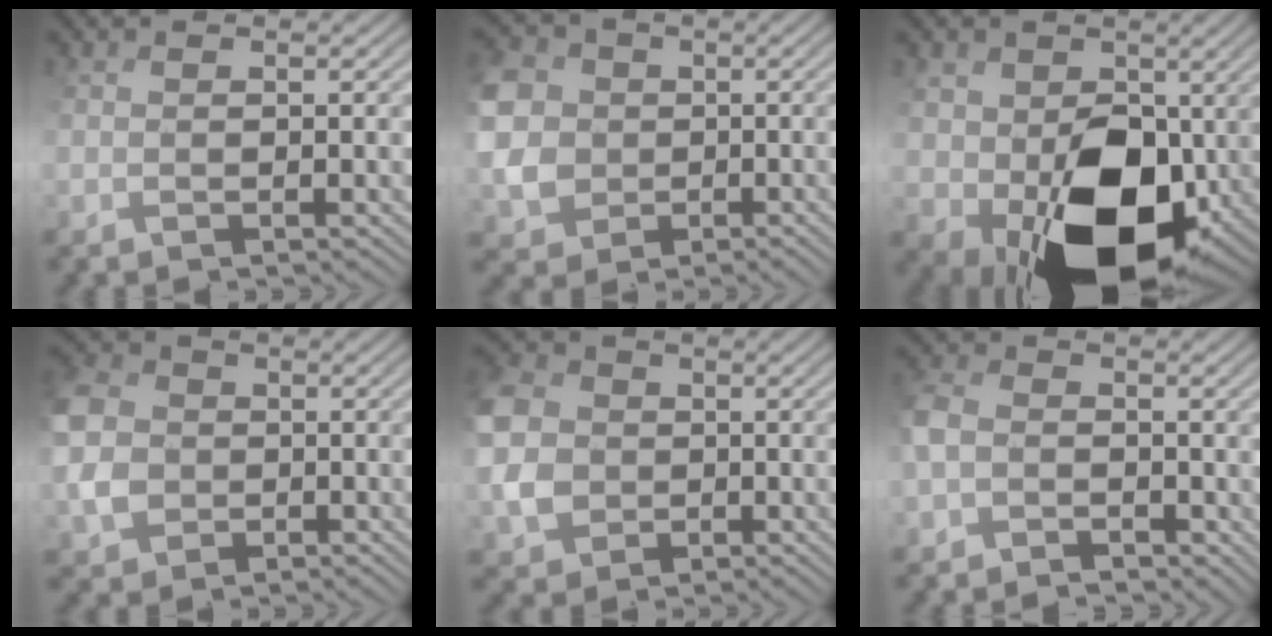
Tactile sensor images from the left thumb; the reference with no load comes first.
{"total": 7.0, "force": [0.6, 6.3, 2.9], "torque": [-0.101, 0.005, 0.008]}
{"total": 13.1, "force": [0.2, 9.5, 9.0], "torque": [-0.162, -0.034, 0.018]}
{"total": 5.5, "force": [-0.4, 4.9, 2.5], "torque": [-0.078, 0.004, -0.021]}
{"total": 6.6, "force": [-0.1, 5.9, 3.0], "torque": [-0.096, 0.003, -0.008]}
{"total": 2.4, "force": [-1.1, 1.9, 1.0], "torque": [-0.037, 0.006, -0.029]}